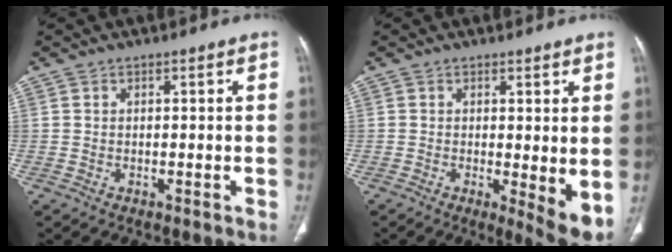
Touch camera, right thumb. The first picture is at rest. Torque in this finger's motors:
{"motor_torque": [-0.21, 0.25, -0.08, -0.14, -0.08]}